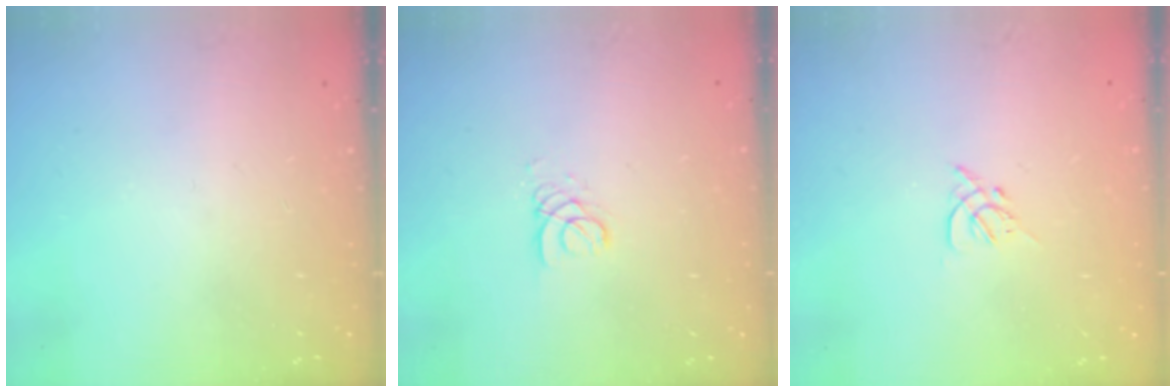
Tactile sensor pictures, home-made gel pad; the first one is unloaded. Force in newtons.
{"total": 2.6, "press": 2.6, "slide": 0.2}
{"total": 2.7, "press": 2.6, "slide": 0.7}